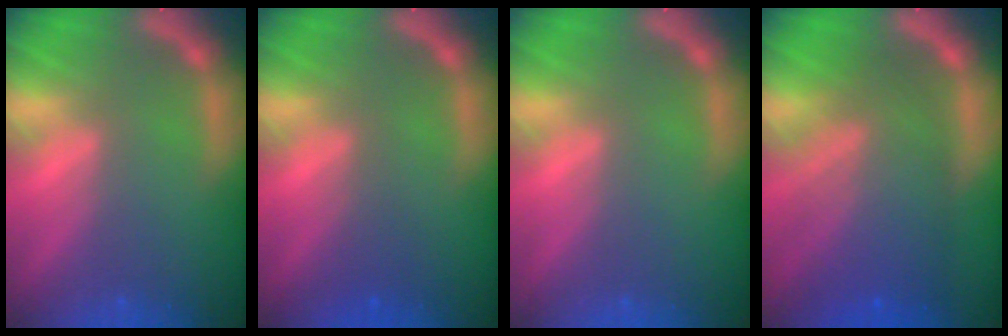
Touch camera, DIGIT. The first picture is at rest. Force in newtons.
{"total": 1.5}
{"total": 0.0}
{"total": 9.0}